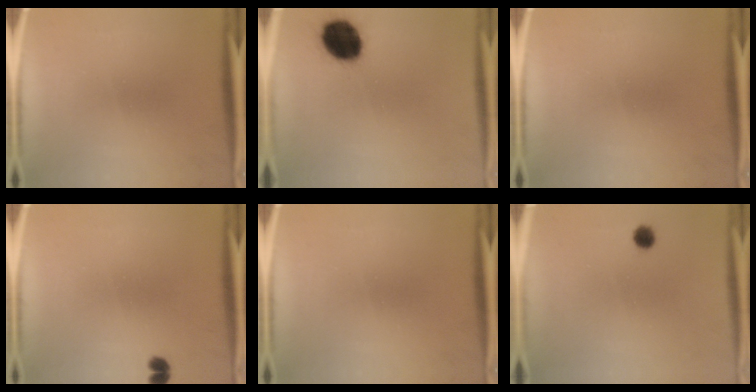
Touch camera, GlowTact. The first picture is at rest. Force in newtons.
{"total": 13.4}
{"total": 0.0}
{"total": 1.3}
{"total": 0.0}
{"total": 2.4}